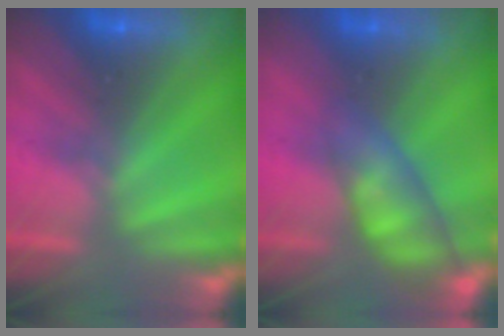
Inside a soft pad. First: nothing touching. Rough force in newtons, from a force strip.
{"total": 4.6}